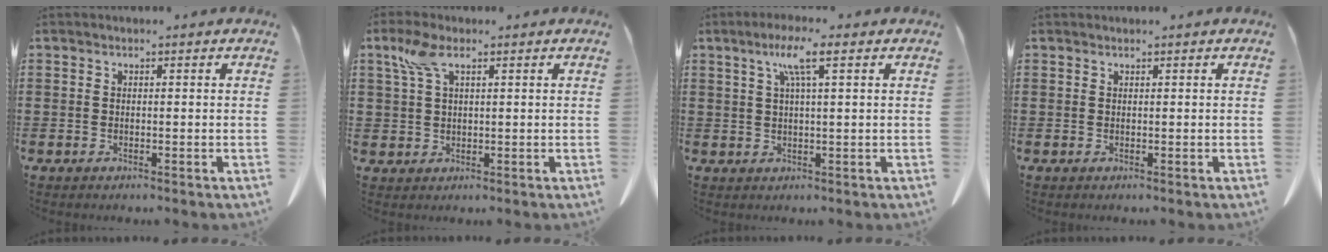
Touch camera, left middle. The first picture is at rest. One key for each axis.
{"total": 4.6, "fx": 2.3, "fy": 2.3, "fz": 3.3, "tx": -0.082, "ty": 0.006, "tz": 0.038}
{"total": 5.3, "fx": 2.5, "fy": 0.3, "fz": 4.6, "tx": -0.097, "ty": 0.007, "tz": 0.039}
{"total": 0.0}